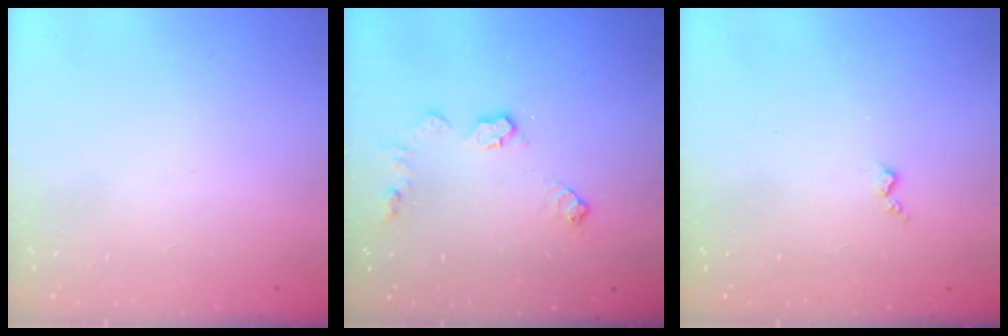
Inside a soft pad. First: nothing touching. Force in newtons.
{"total": 8.3, "press": 8.3, "slide": 0.2}
{"total": 2.7, "press": 2.6, "slide": 0.4}